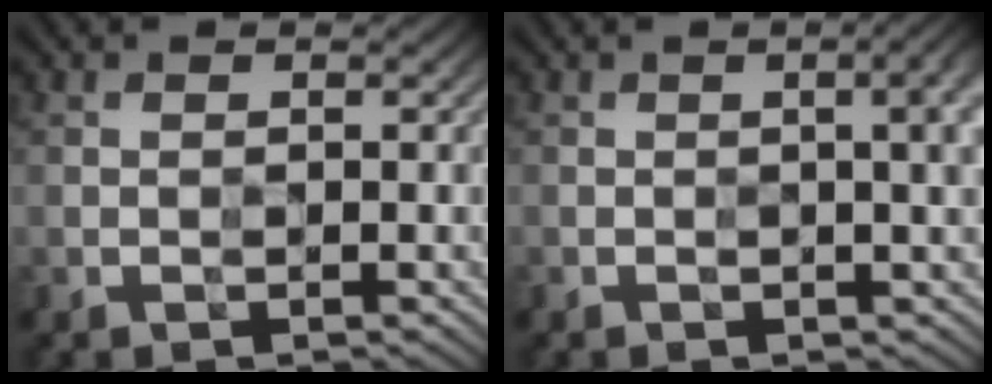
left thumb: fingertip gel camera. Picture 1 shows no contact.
{"total": 4.5, "force": [0.4, 1.2, 4.3], "torque": [-0.054, 0.007, 0.006]}